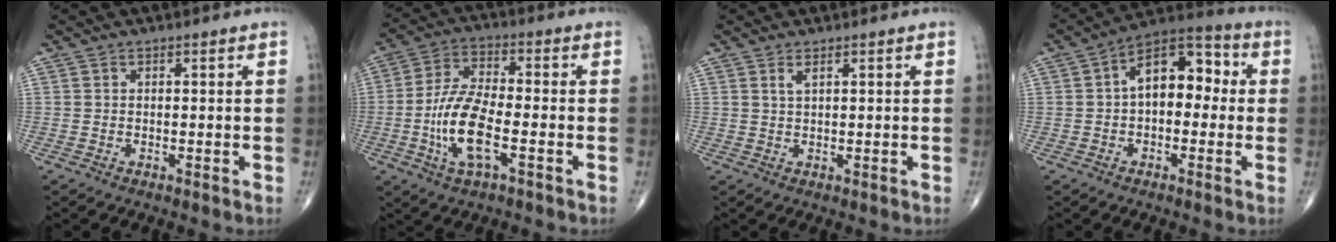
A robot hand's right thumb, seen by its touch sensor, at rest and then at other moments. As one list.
[{"total": 11.8, "force": [-3.4, 4.2, 10.5], "torque": [-0.216, 0.017, -0.069]}, {"total": 1.3, "force": [0.7, 0.2, 1.0], "torque": [-0.020, -0.001, 0.016]}, {"total": 12.3, "force": [1.8, 6.9, 10.0], "torque": [-0.137, 0.037, 0.015]}]